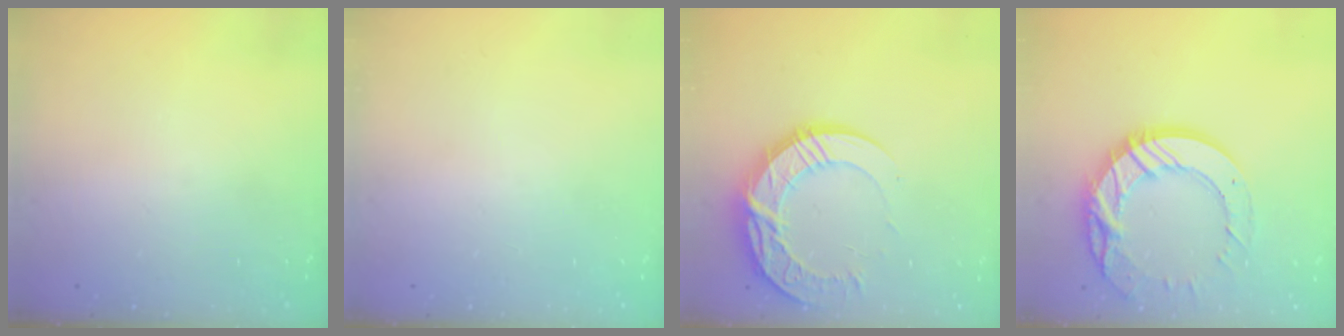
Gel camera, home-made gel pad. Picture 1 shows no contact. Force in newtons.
{"total": 0.0}
{"total": 17.2, "press": 17.2, "slide": 0.7}
{"total": 18.4, "press": 18.3, "slide": 1.9}